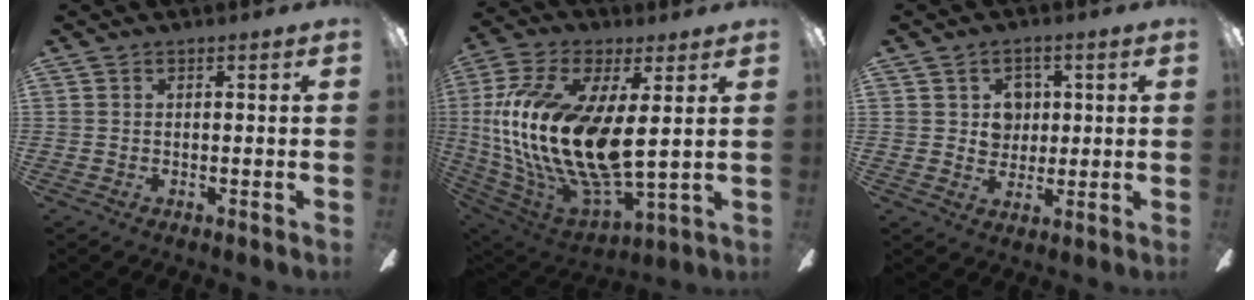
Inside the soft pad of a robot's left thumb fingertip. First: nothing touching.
{"total": 20.5, "force": [2.9, 7.9, 18.6], "torque": [-0.410, -0.032, 0.050]}
{"total": 5.5, "force": [1.6, 5.0, 1.7], "torque": [-0.027, 0.001, 0.024]}